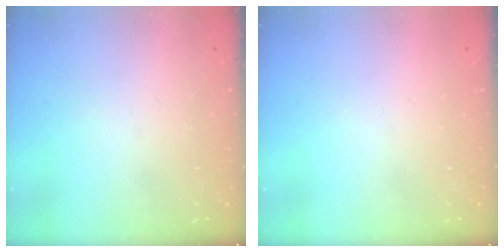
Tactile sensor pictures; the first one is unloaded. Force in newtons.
{"total": 0.0}